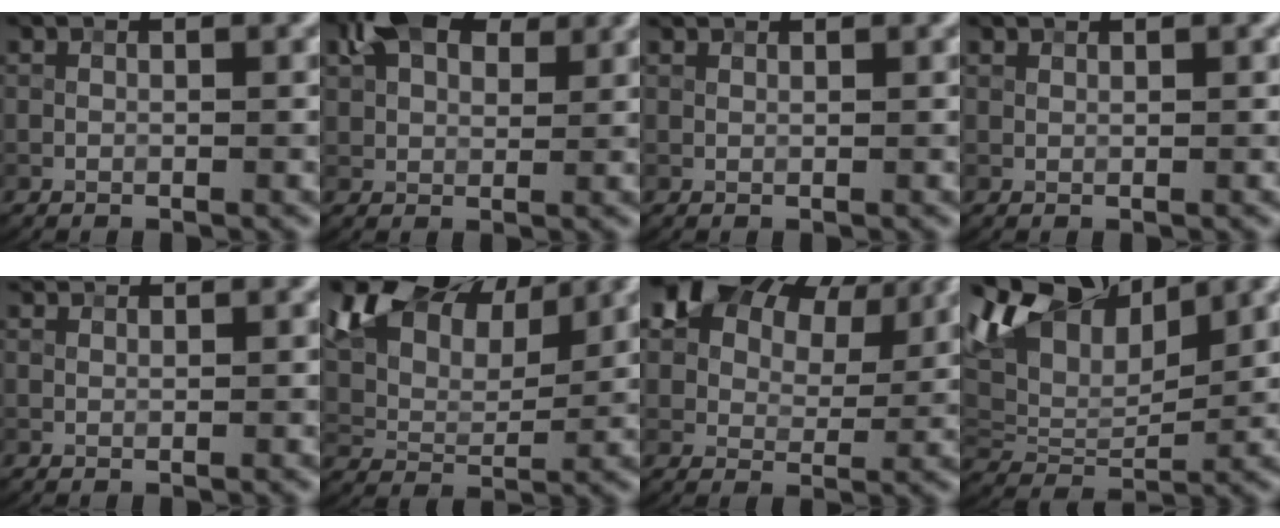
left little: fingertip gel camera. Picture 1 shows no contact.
{"total": 7.0, "force": [3.6, 4.2, 4.4], "torque": [-0.093, 0.013, 0.060]}
{"total": 1.2, "force": [1.2, 0.2, 0.3], "torque": [-0.015, 0.001, 0.016]}
{"total": 0.7, "force": [0.7, 0.1, 0.1], "torque": [-0.004, -0.001, 0.013]}
{"total": 2.0, "force": [1.8, 0.5, 0.6], "torque": [-0.018, -0.001, 0.026]}
{"total": 10.7, "force": [7.2, 5.1, 6.1], "torque": [-0.124, 0.020, 0.116]}
{"total": 14.8, "force": [8.5, 8.6, 8.6], "torque": [-0.156, 0.045, 0.127]}
{"total": 9.1, "force": [4.6, 4.9, 6.2], "torque": [-0.123, 0.017, 0.081]}